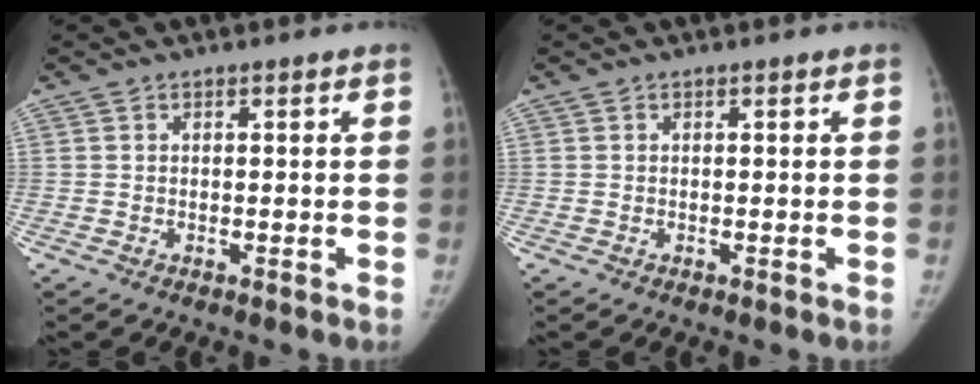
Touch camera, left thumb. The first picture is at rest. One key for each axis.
{"total": 0.0}